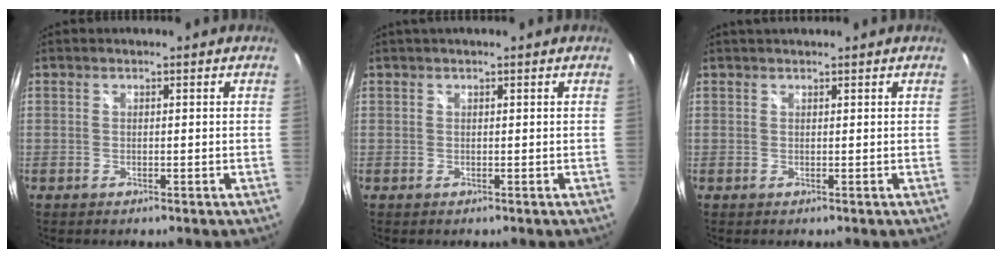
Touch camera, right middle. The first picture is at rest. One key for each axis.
{"total": 1.6, "fx": 1.2, "fy": 0.0, "fz": 1.0, "tx": -0.021, "ty": 0.010, "tz": 0.013}
{"total": 1.9, "fx": 1.7, "fy": 0.2, "fz": 0.9, "tx": -0.017, "ty": 0.007, "tz": 0.023}